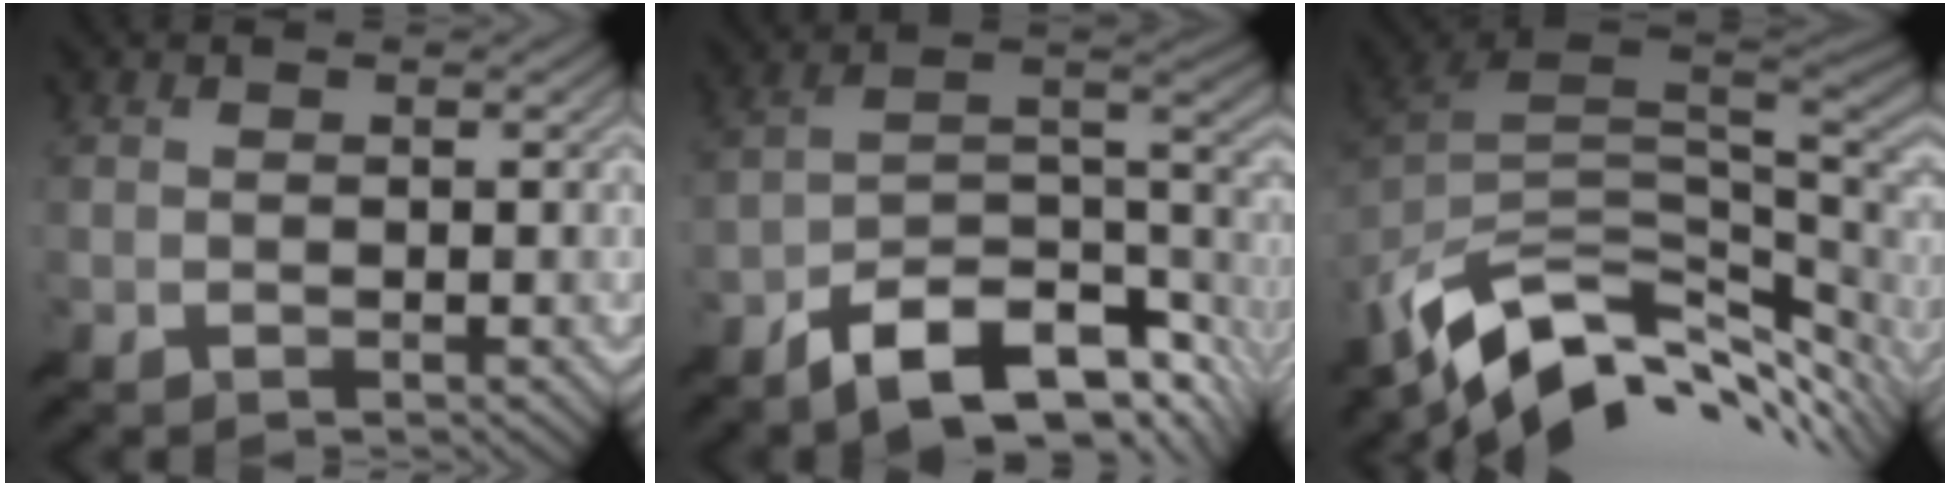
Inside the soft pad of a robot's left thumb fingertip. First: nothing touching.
{"total": 14.2, "force": [-9.8, 4.4, 9.3], "torque": [-0.160, -0.005, -0.172]}
{"total": 12.9, "force": [-4.8, 7.6, 9.3], "torque": [-0.206, -0.028, -0.073]}